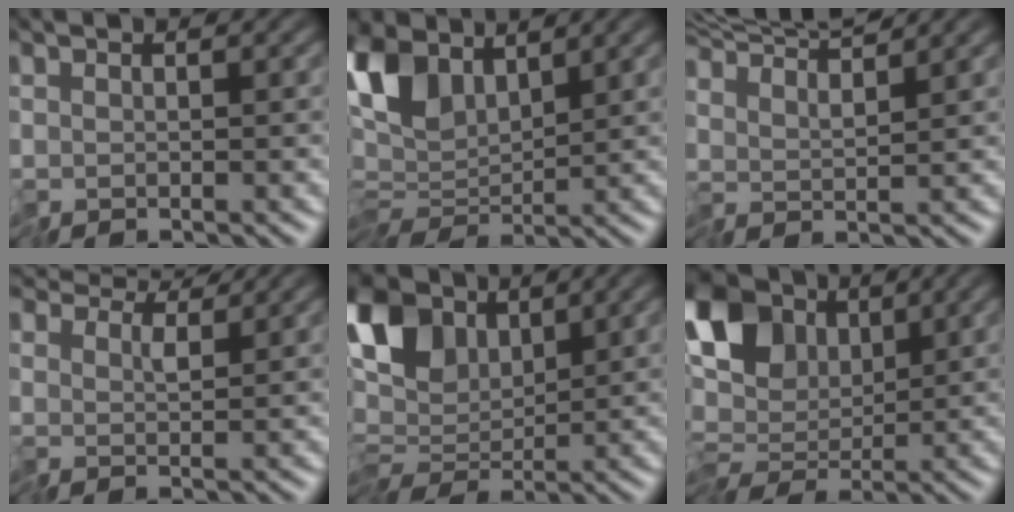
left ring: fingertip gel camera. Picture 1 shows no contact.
{"total": 7.9, "force": [2.8, 4.2, 6.1], "torque": [-0.142, 0.012, 0.038]}
{"total": 6.8, "force": [6.2, 0.5, 2.6], "torque": [-0.059, 0.020, 0.099]}
{"total": 4.3, "force": [3.9, 1.2, 1.3], "torque": [-0.035, 0.011, 0.052]}
{"total": 9.7, "force": [2.6, 5.8, 7.4], "torque": [-0.146, 0.014, 0.034]}
{"total": 10.6, "force": [2.2, 7.0, 7.7], "torque": [-0.142, 0.016, 0.023]}